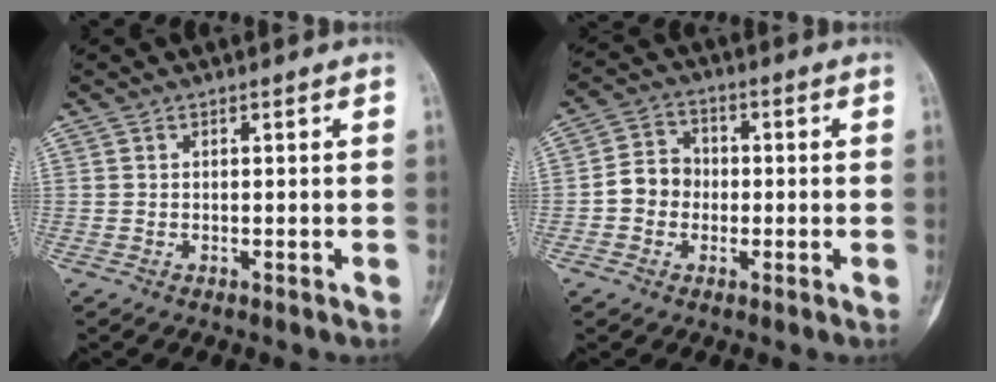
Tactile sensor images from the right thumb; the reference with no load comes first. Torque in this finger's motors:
{"motor_torque": [0.18, 0.04, 0.71, -0.44, 0.01]}